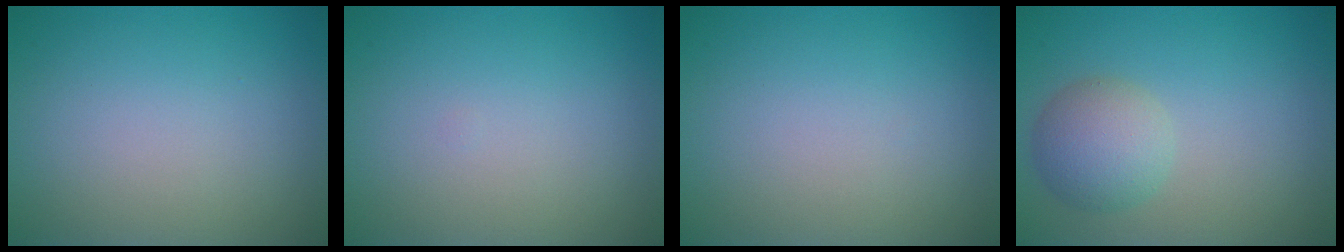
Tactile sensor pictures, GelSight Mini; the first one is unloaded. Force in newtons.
{"total": 0.0}
{"total": 0.0}
{"total": 2.8, "press": 2.8, "slide": 0.3}